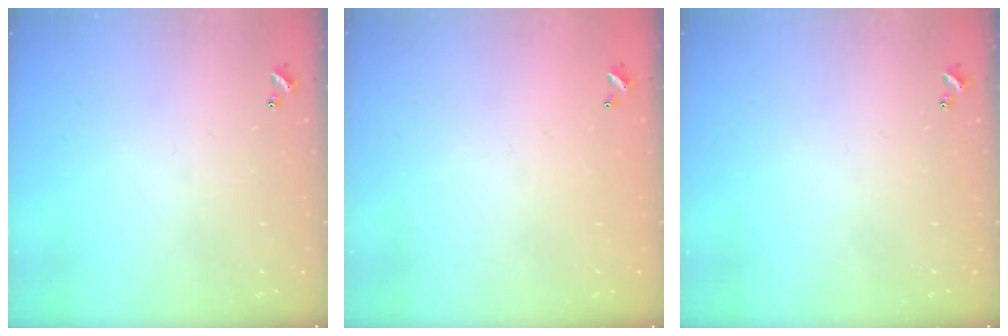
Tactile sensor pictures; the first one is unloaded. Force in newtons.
{"total": 2.9, "press": 2.9, "slide": 0.1}
{"total": 0.0}